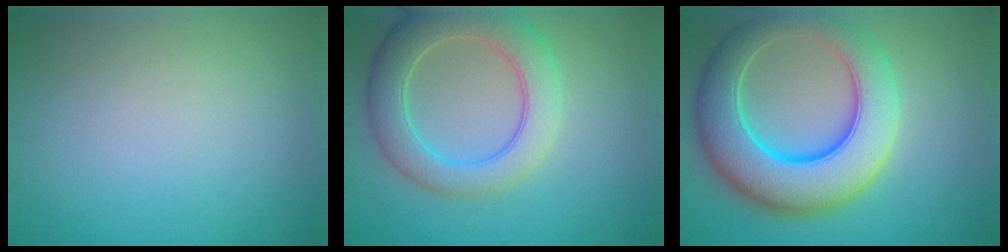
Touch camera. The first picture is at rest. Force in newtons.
{"total": 6.5, "press": 6.5, "slide": 0.7}
{"total": 10.5, "press": 10.5, "slide": 0.2}